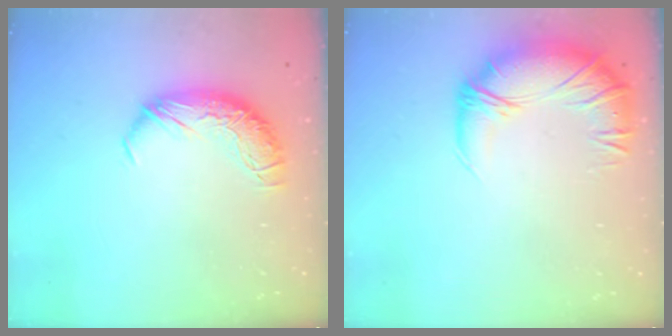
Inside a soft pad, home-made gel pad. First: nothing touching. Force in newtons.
{"total": 2.7, "press": 0.8, "slide": 2.6}